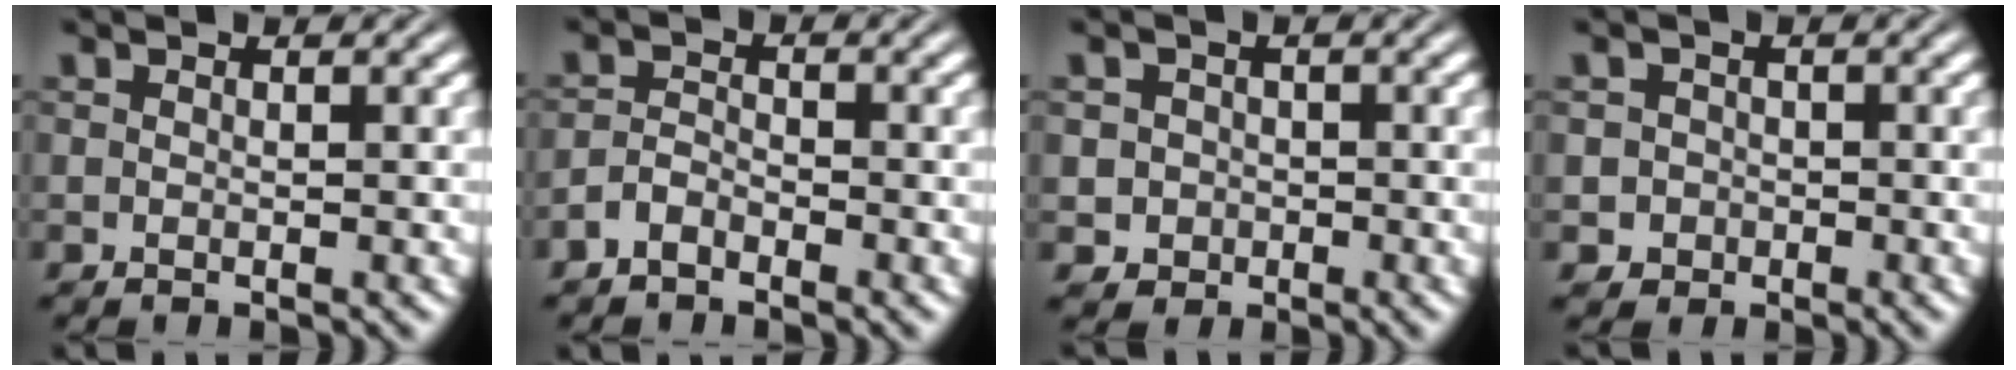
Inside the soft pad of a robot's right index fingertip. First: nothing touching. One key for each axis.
{"total": 1.7, "fx": -1.7, "fy": 0.1, "fz": 0.4, "tx": 0.004, "ty": -0.007, "tz": -0.028}
{"total": 3.9, "fx": -1.2, "fy": 3.6, "fz": 0.8, "tx": -0.012, "ty": -0.019, "tz": -0.016}
{"total": 3.1, "fx": -1.3, "fy": 2.8, "fz": 0.3, "tx": -0.004, "ty": -0.018, "tz": -0.021}